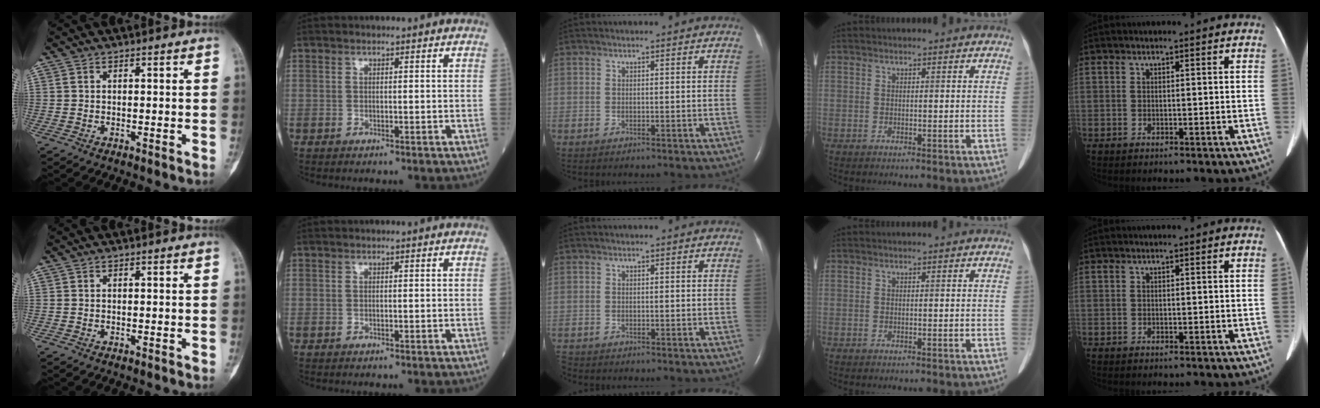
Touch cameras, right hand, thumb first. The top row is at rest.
{"middle": {"total": 1.1, "force": [-1.1, 0.3, 0.1], "torque": [-0.004, -0.004, -0.017]}}